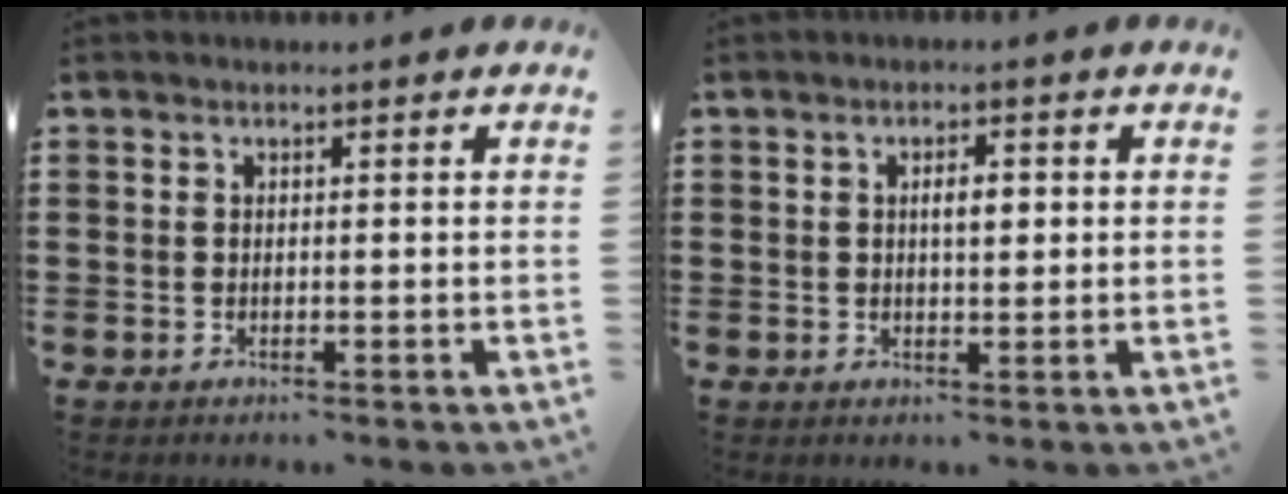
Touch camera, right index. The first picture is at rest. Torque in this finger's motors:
{"motor_torque": [0.98, 0.16, 0.12, 0.06]}